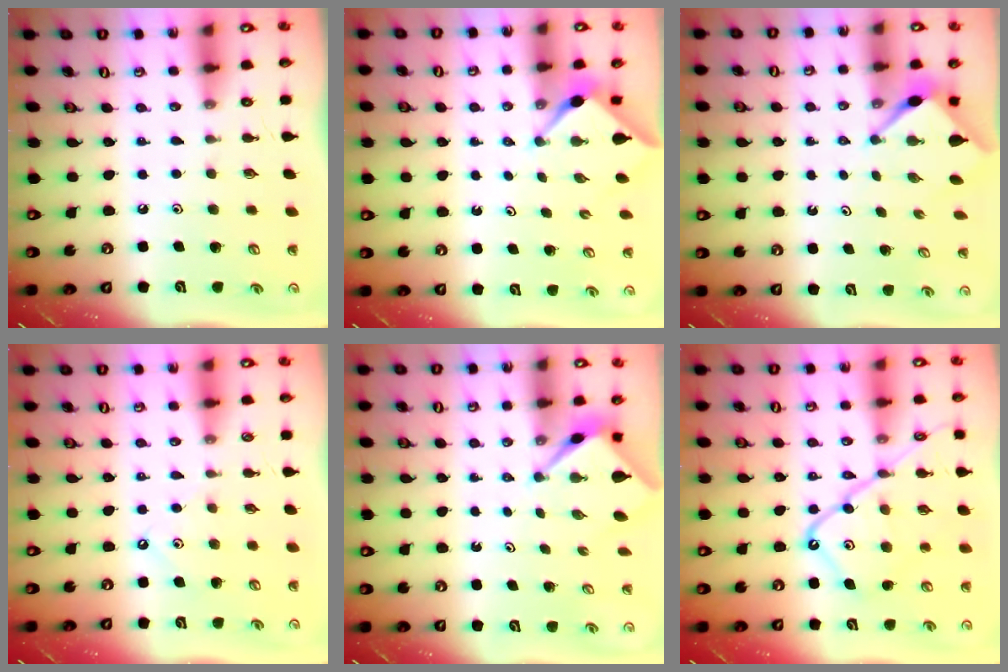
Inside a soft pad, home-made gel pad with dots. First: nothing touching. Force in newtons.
{"total": 3.1, "press": 3.1, "slide": 0.4}
{"total": 2.9, "press": 2.9, "slide": 0.3}
{"total": 3.0, "press": 3.0, "slide": 0.4}
{"total": 2.7, "press": 2.7, "slide": 0.1}
{"total": 17.4, "press": 17.3, "slide": 1.9}